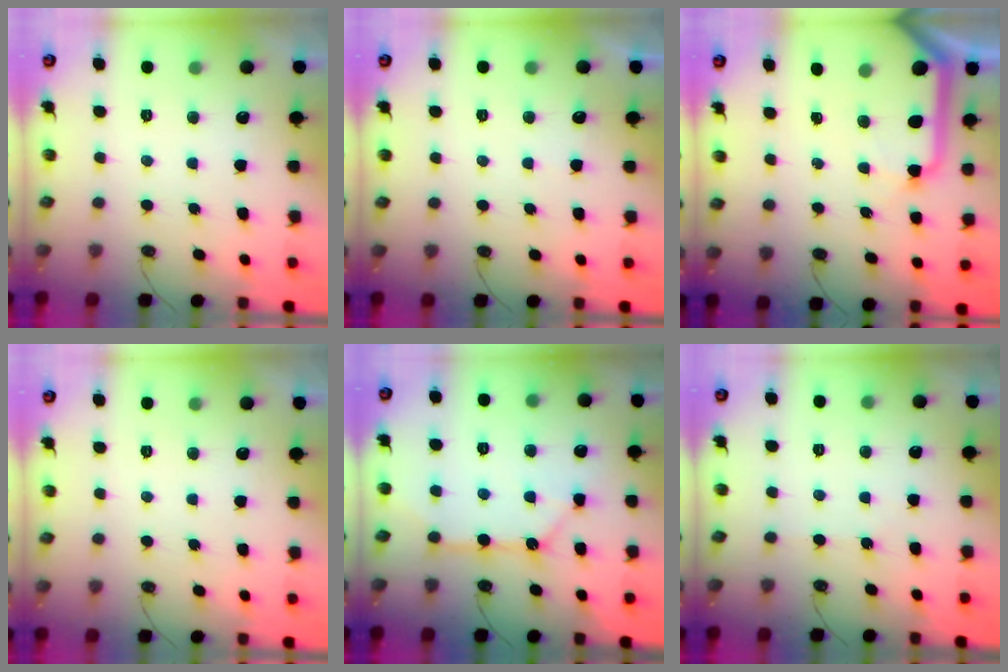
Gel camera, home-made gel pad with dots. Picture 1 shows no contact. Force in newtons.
{"total": 2.0, "press": 2.0, "slide": 0.4}
{"total": 13.2, "press": 13.1, "slide": 1.5}
{"total": 0.0}
{"total": 11.4, "press": 11.4, "slide": 0.9}
{"total": 2.3, "press": 2.3, "slide": 0.4}